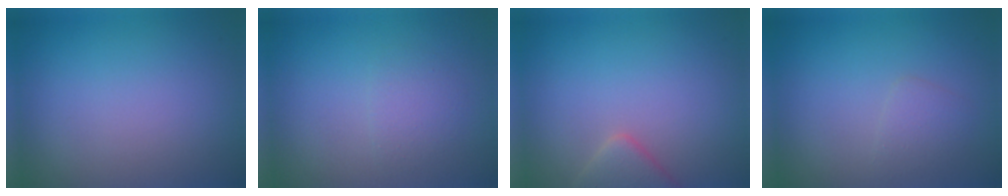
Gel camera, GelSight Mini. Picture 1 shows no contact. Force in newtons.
{"total": 1.6, "press": 1.6, "slide": 0.0}
{"total": 2.5, "press": 2.5, "slide": 0.2}
{"total": 1.4, "press": 1.4, "slide": 0.1}